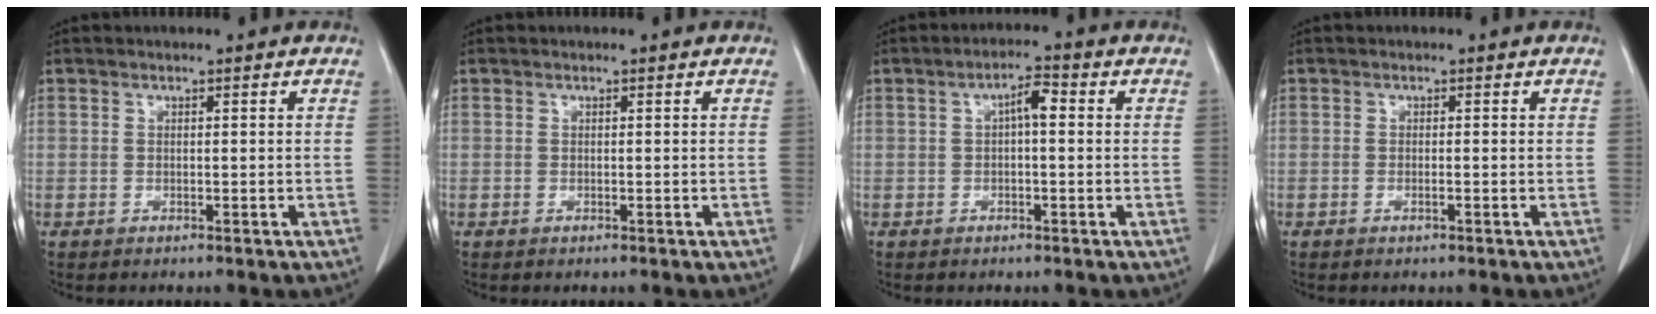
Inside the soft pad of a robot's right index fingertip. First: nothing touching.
{"total": 0.0}
{"total": 4.0, "force": [0.5, 1.4, 3.7], "torque": [-0.061, 0.019, 0.005]}
{"total": 0.6, "force": [-0.3, 0.0, 0.5], "torque": [-0.013, -0.001, -0.002]}